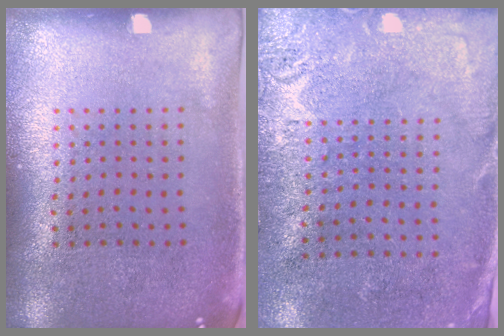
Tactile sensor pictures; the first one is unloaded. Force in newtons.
{"total": 2.8, "press": 2.4, "slide": 1.4}